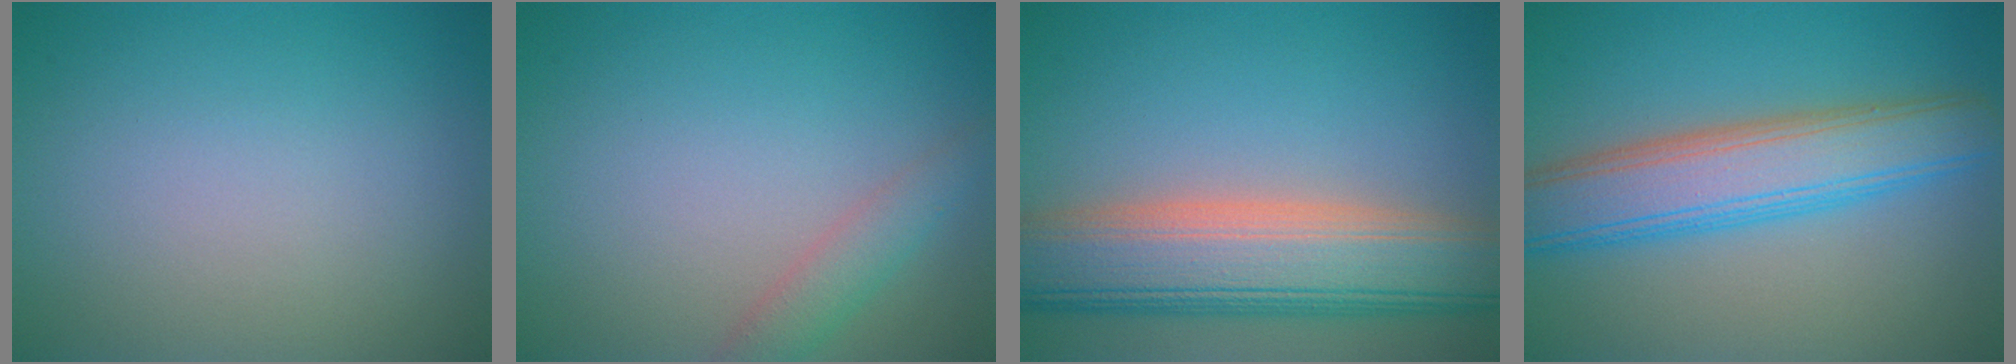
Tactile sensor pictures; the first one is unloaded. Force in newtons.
{"total": 2.1, "press": 2.1, "slide": 0.2}
{"total": 10.2, "press": 10.2, "slide": 1.1}
{"total": 7.1, "press": 7.1, "slide": 0.4}